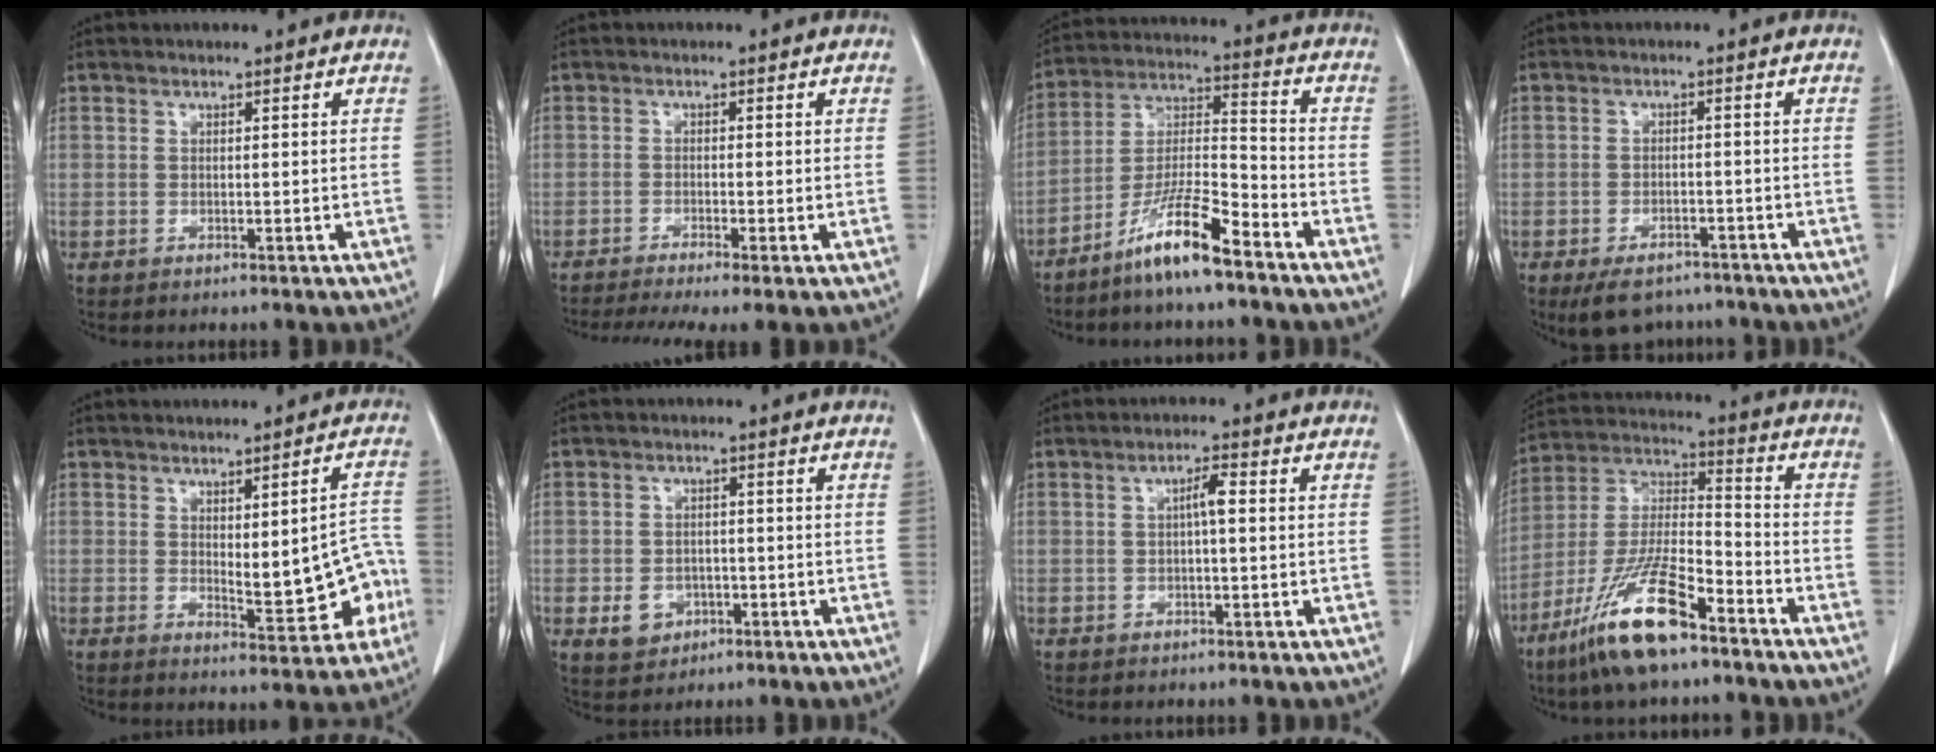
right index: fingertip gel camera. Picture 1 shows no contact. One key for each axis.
{"total": 8.1, "fx": -5.9, "fy": 0.7, "fz": 5.4, "tx": -0.087, "ty": -0.011, "tz": -0.096}
{"total": 11.3, "fx": -7.9, "fy": 1.0, "fz": 7.9, "tx": -0.157, "ty": -0.009, "tz": -0.153}
{"total": 7.4, "fx": -6.1, "fy": 3.3, "fz": 2.6, "tx": -0.034, "ty": -0.003, "tz": -0.089}
{"total": 9.6, "fx": -1.4, "fy": 3.0, "fz": 9.0, "tx": -0.102, "ty": 0.016, "tz": -0.008}
{"total": 4.4, "fx": -1.5, "fy": 3.8, "fz": 1.8, "tx": -0.025, "ty": 0.004, "tz": -0.012}
{"total": 2.6, "fx": 0.2, "fy": 0.4, "fz": 2.6, "tx": -0.044, "ty": 0.005, "tz": 0.003}
{"total": 15.5, "fx": -10.0, "fy": 3.2, "fz": 11.4, "tx": -0.235, "ty": -0.013, "tz": -0.186}